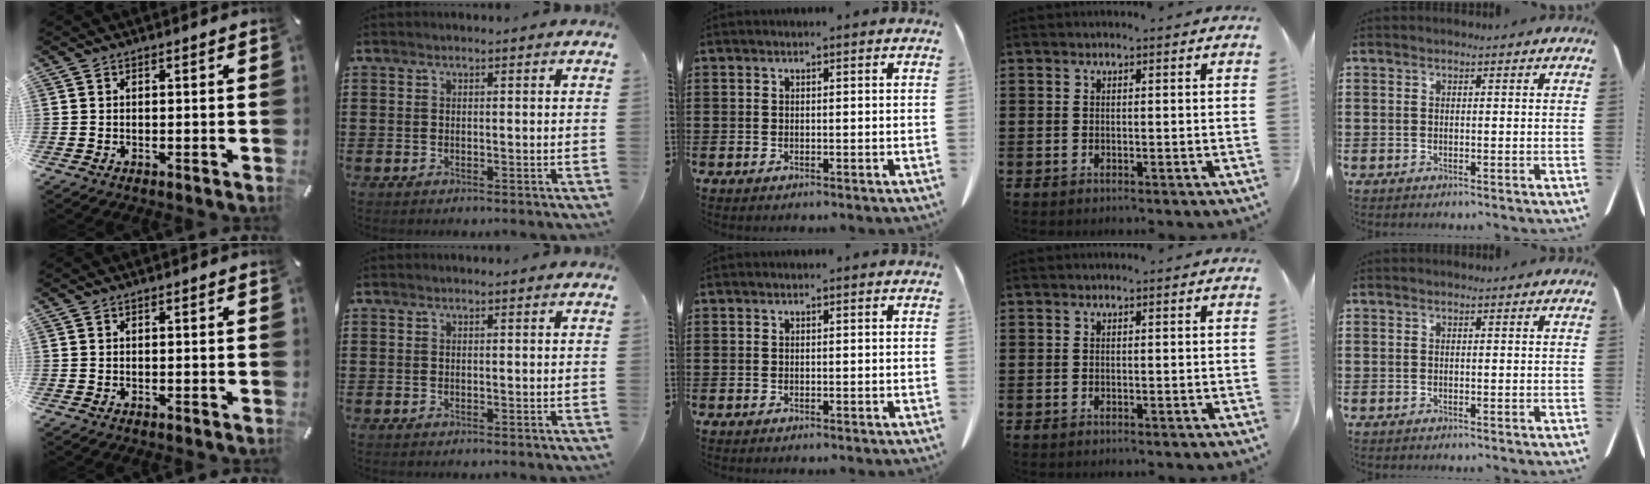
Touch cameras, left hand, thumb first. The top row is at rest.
{}